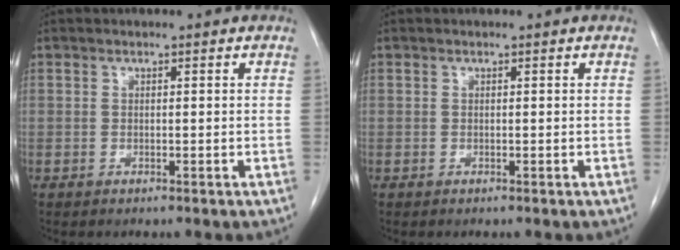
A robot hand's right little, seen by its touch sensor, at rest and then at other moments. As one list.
[{"total": 0.0}]